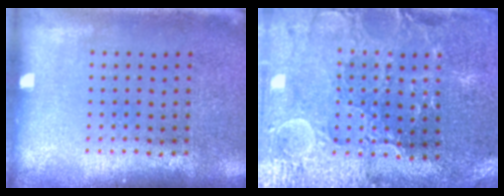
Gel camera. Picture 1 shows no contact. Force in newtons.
{"total": 1.9, "press": 1.8, "slide": 0.5}